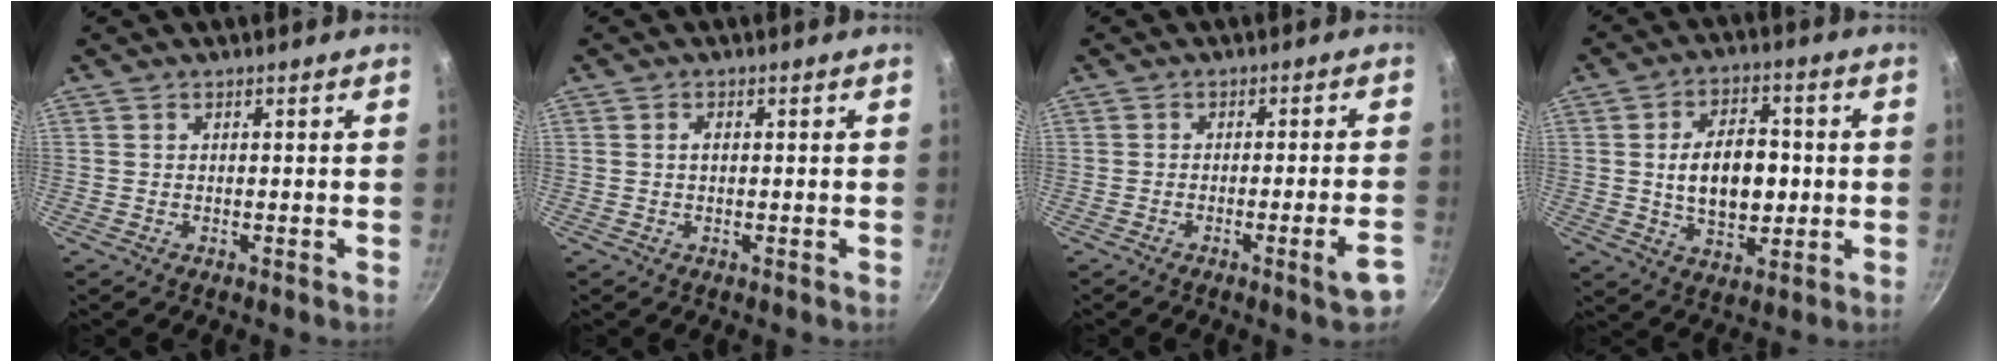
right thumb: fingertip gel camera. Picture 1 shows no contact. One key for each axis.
{"total": 1.3, "fx": 0.2, "fy": 0.7, "fz": 1.0, "tx": -0.018, "ty": 0.004, "tz": 0.003}
{"total": 5.6, "fx": -2.7, "fy": 0.5, "fz": 4.8, "tx": -0.061, "ty": 0.013, "tz": -0.032}
{"total": 12.8, "fx": 0.2, "fy": 7.9, "fz": 10.1, "tx": -0.136, "ty": 0.007, "tz": 0.007}